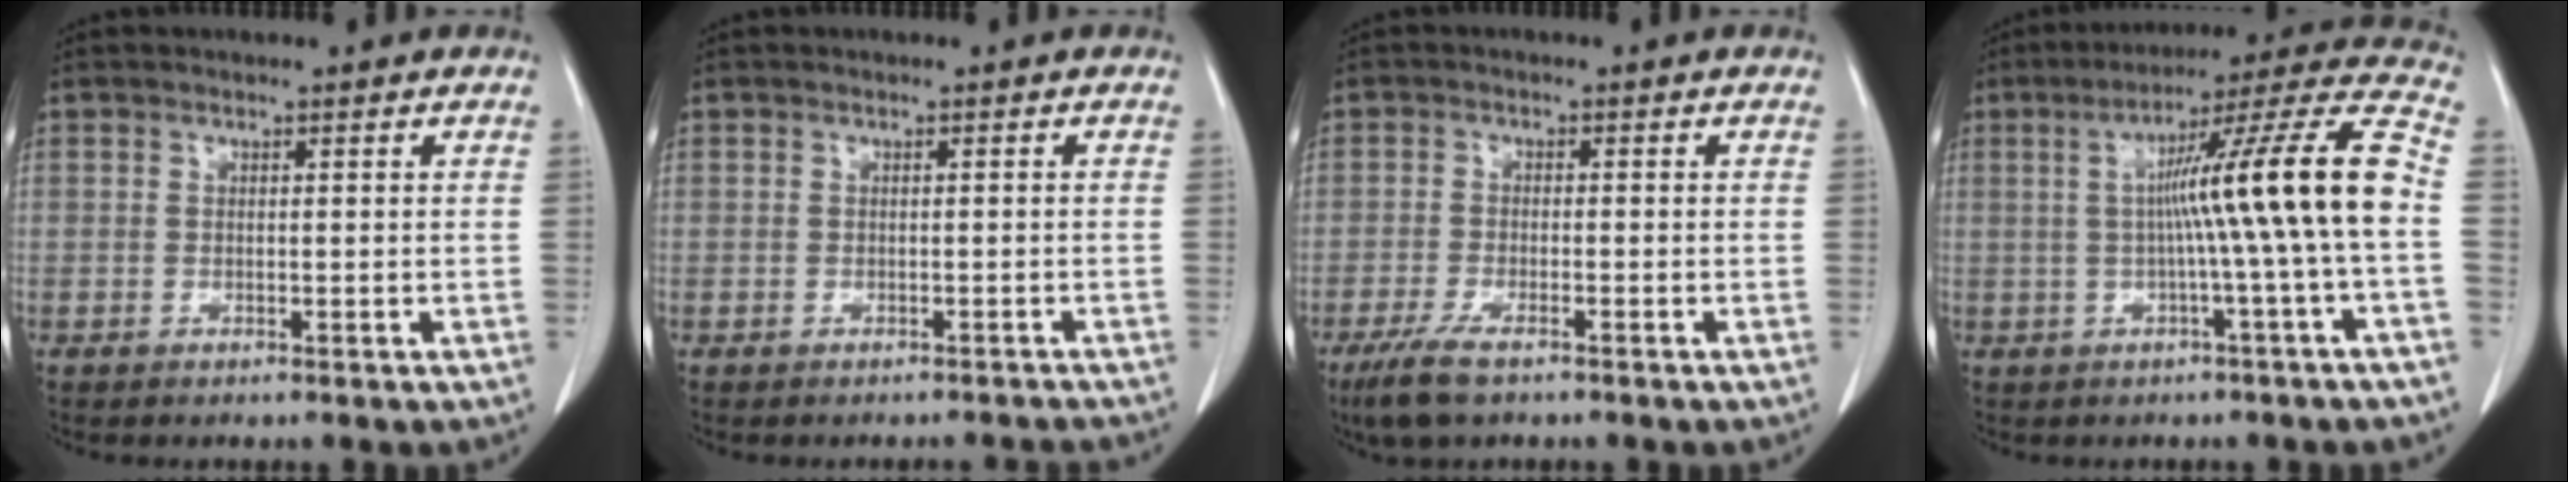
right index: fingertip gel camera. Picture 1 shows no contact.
{"total": 3.2, "force": [-3.1, 0.9, 0.1], "torque": [0.006, 0.001, -0.031]}
{"total": 5.4, "force": [-3.7, 1.0, 3.7], "torque": [-0.079, -0.014, -0.062]}
{"total": 15.3, "force": [-0.5, -2.0, 15.2], "torque": [-0.219, 0.021, -0.013]}